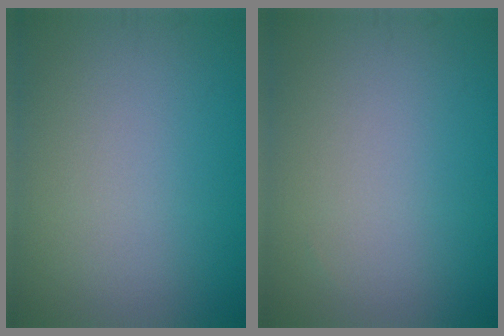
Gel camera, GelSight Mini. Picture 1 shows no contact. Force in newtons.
{"total": 0.0}